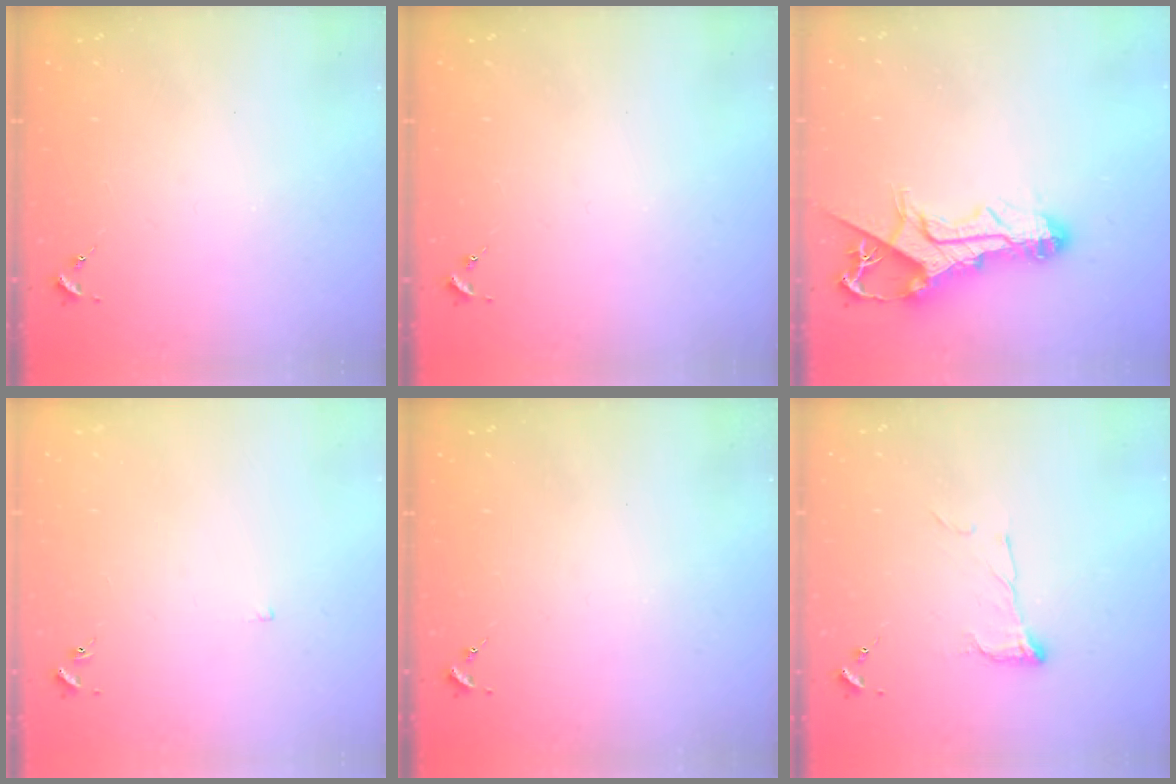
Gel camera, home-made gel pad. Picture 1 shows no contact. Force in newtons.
{"total": 0.0}
{"total": 13.4, "press": 13.3, "slide": 1.3}
{"total": 2.0, "press": 1.9, "slide": 0.4}
{"total": 0.0}
{"total": 7.7, "press": 7.7, "slide": 0.1}